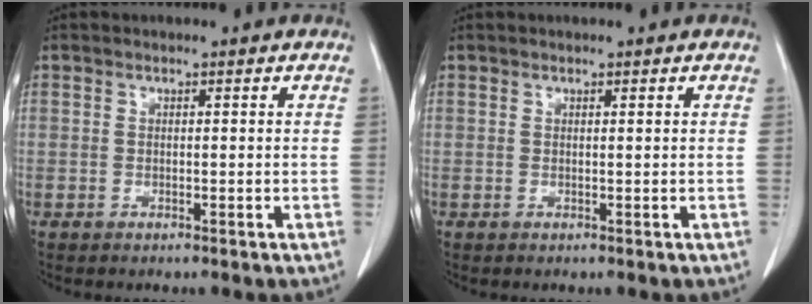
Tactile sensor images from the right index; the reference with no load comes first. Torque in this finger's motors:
{"motor_torque": [0.17, 0.00, 0.00, 0.00]}